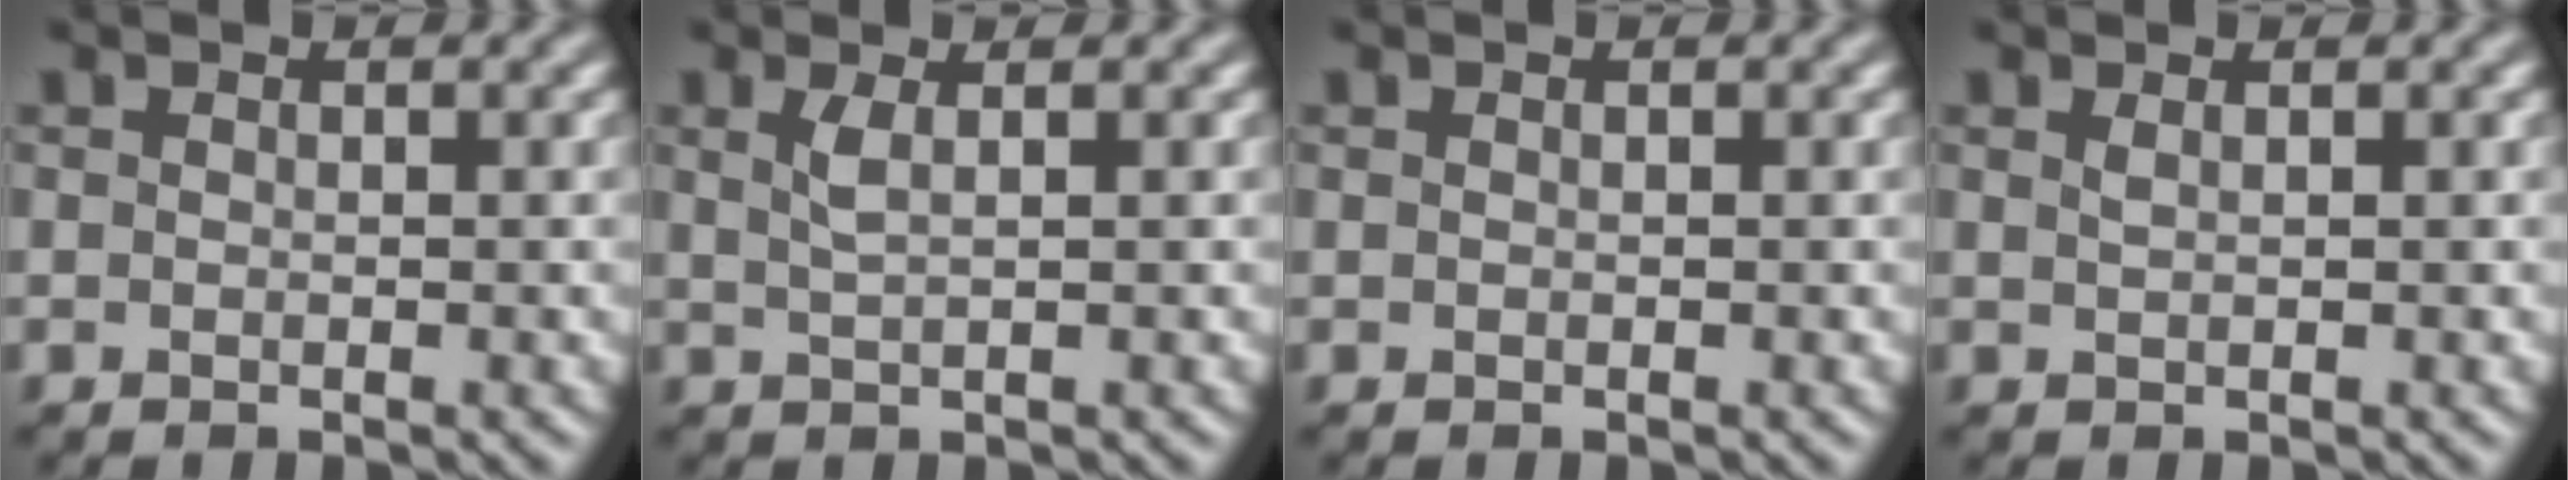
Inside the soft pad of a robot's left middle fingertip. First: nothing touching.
{"total": 1.6, "force": [0.6, 0.4, 1.4], "torque": [-0.026, 0.001, 0.009]}
{"total": 0.0}
{"total": 0.7, "force": [0.3, 0.2, 0.5], "torque": [-0.005, 0.002, 0.005]}